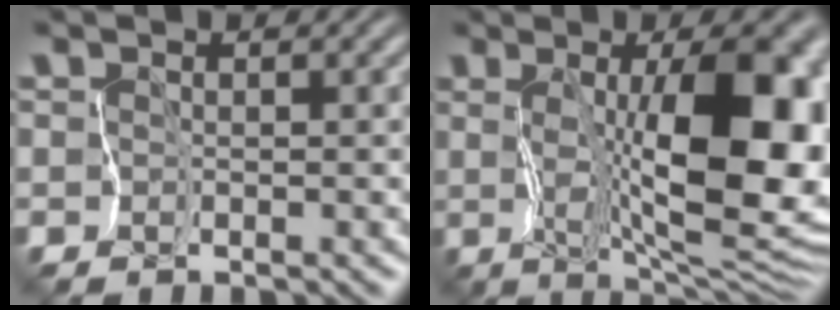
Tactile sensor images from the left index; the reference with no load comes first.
{"total": 11.9, "force": [1.2, 3.9, 11.2], "torque": [-0.154, -0.004, 0.032]}